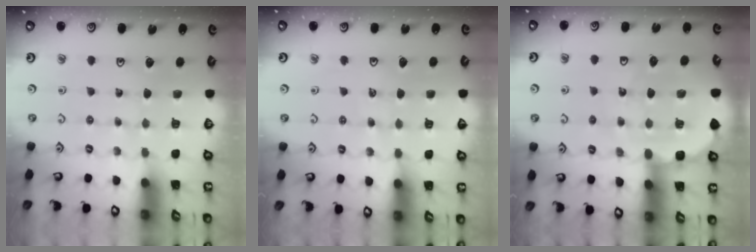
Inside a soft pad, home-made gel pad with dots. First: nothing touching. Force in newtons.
{"total": 3.5, "press": 3.4, "slide": 0.8}
{"total": 8.5, "press": 8.3, "slide": 1.8}